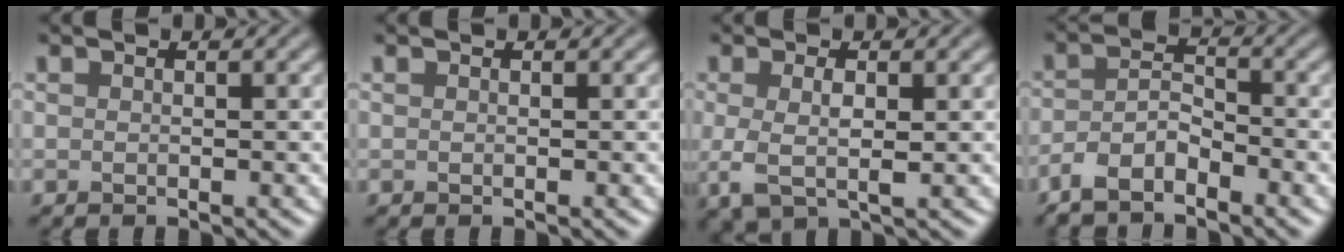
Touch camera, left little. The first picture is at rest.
{"total": 0.0}
{"total": 3.2, "force": [-0.2, 1.3, 2.9], "torque": [-0.070, -0.008, -0.003]}
{"total": 3.7, "force": [-2.7, 1.4, 2.2], "torque": [-0.046, 0.001, -0.060]}